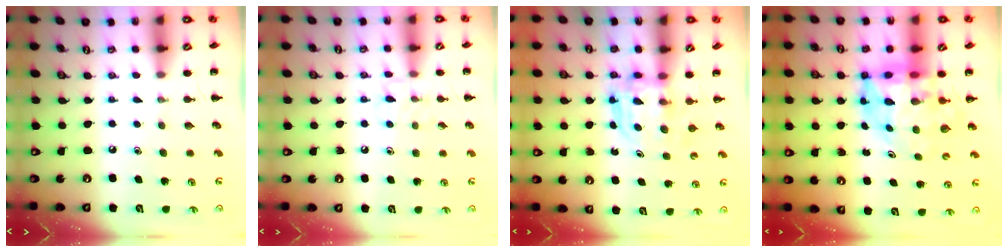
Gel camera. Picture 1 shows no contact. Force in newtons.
{"total": 7.5, "press": 7.1, "slide": 2.2}
{"total": 3.8, "press": 3.8, "slide": 0.2}
{"total": 11.0, "press": 10.4, "slide": 3.4}